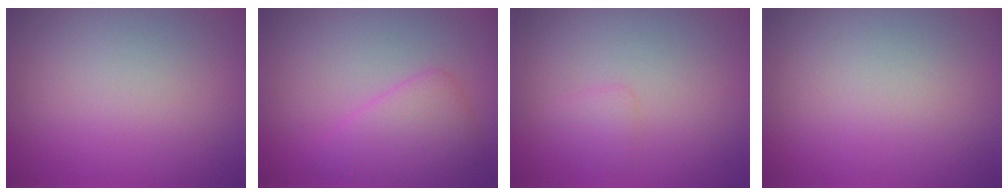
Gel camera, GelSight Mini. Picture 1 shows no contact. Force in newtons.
{"total": 3.4, "press": 3.4, "slide": 0.1}
{"total": 0.9, "press": 0.9, "slide": 0.2}
{"total": 0.0}